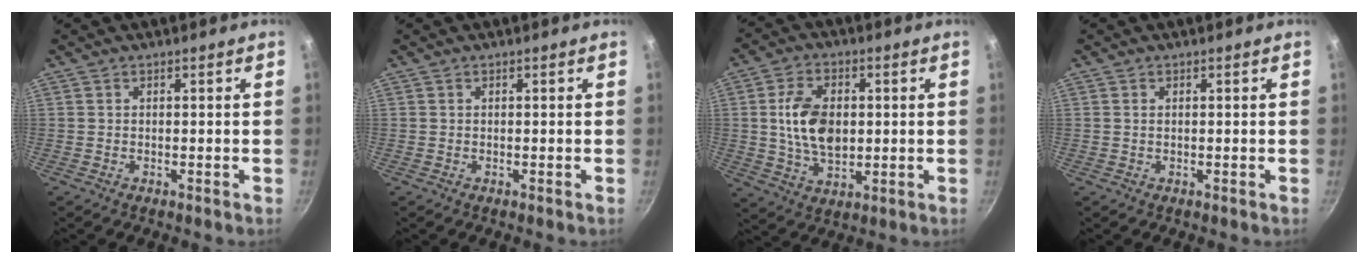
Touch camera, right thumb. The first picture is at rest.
{"total": 0.0}
{"total": 11.5, "force": [1.0, 7.4, 8.8], "torque": [-0.146, -0.004, 0.019]}
{"total": 0.6, "force": [0.2, 0.4, 0.5], "torque": [-0.008, 0.001, 0.003]}